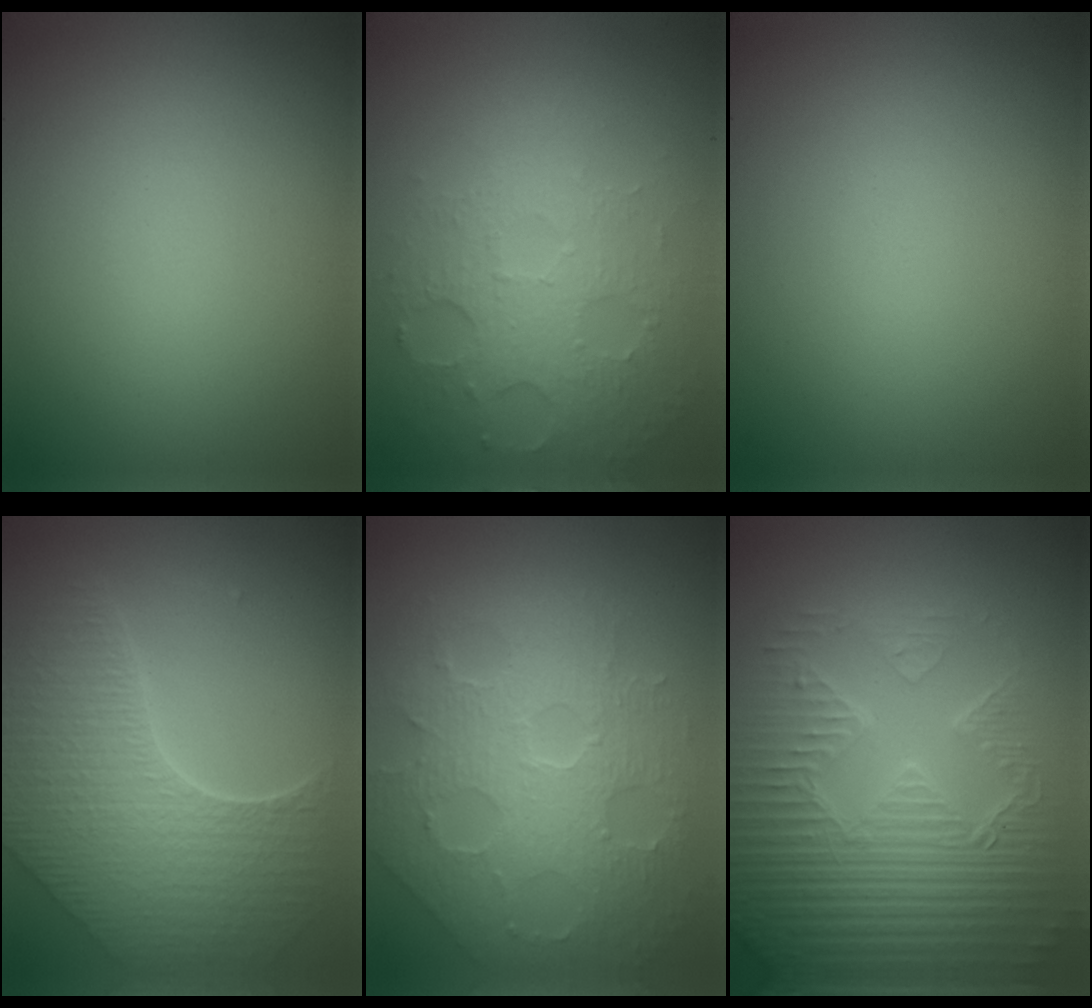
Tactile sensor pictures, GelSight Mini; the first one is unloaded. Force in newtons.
{"total": 5.1, "press": 3.5, "slide": 3.7}
{"total": 0.0}
{"total": 8.2, "press": 5.9, "slide": 5.7}
{"total": 8.0, "press": 5.6, "slide": 5.7}
{"total": 6.9, "press": 5.7, "slide": 3.8}